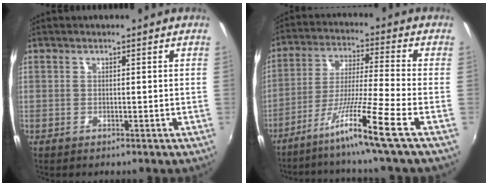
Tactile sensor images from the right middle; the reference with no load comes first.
{"total": 11.2, "force": [-7.6, -3.4, 7.4], "torque": [-0.150, -0.011, -0.134]}